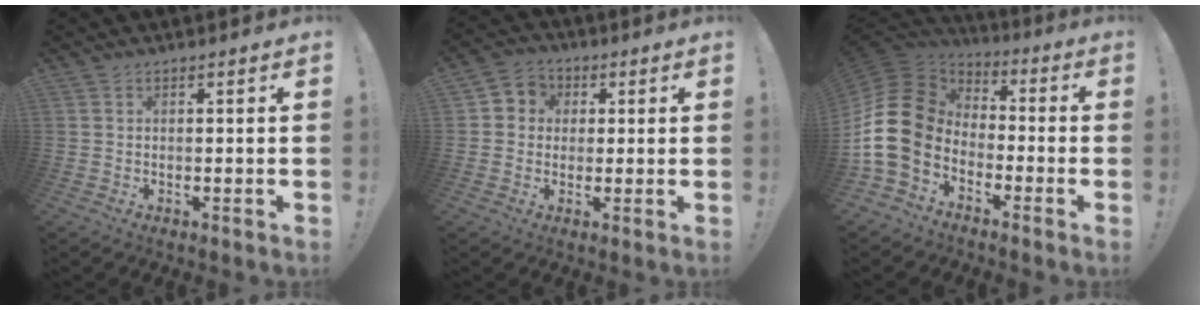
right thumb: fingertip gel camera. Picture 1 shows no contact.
{"total": 5.5, "force": [-0.2, 5.3, 1.5], "torque": [-0.019, 0.011, -0.001]}
{"total": 15.4, "force": [-2.8, 11.4, 10.0], "torque": [-0.201, 0.017, -0.040]}